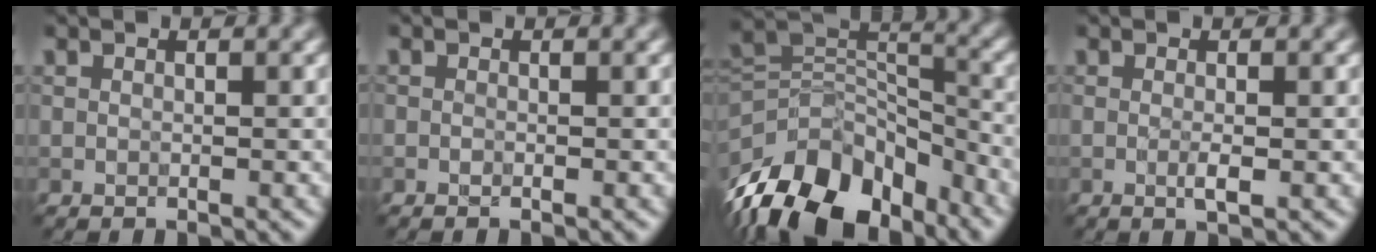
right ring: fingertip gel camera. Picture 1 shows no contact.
{"total": 0.0}
{"total": 13.7, "force": [-8.8, 7.6, 7.3], "torque": [-0.155, 0.011, -0.155]}
{"total": 1.3, "force": [-0.2, 0.2, 1.3], "torque": [-0.023, -0.005, -0.004]}